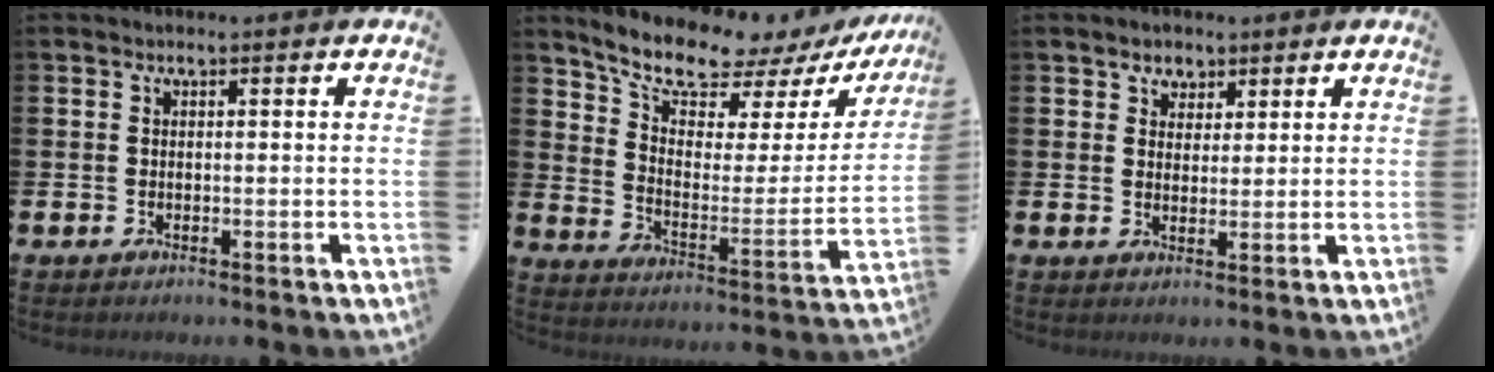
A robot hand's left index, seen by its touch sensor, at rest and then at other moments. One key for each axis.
{"total": 9.7, "fx": 8.9, "fy": 2.5, "fz": 2.8, "tx": -0.087, "ty": -0.071, "tz": 0.151}
{"total": 2.9, "fx": 2.1, "fy": 2.0, "fz": -0.1, "tx": 0.007, "ty": 0.002, "tz": 0.036}